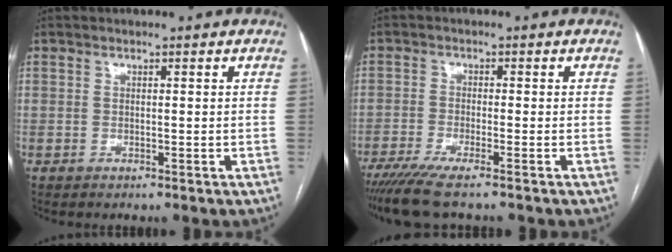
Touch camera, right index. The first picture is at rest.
{"total": 7.6, "force": [-6.0, 0.0, 4.7], "torque": [-0.078, -0.021, -0.101]}